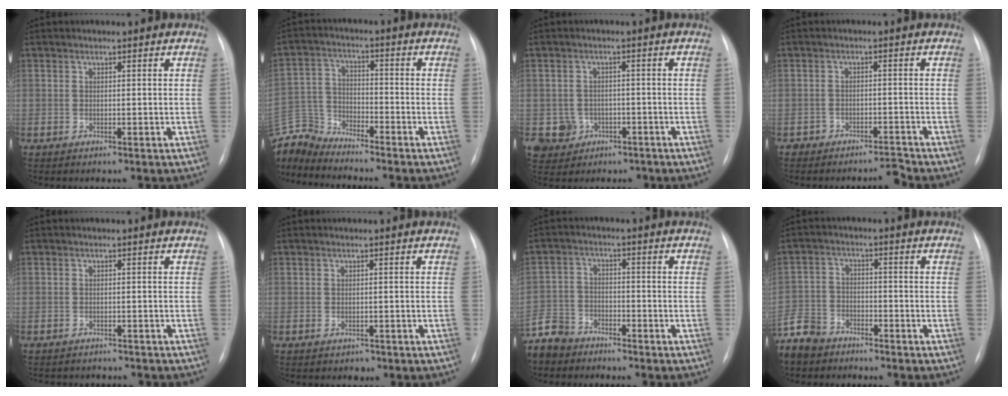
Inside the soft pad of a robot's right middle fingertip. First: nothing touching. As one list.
[{"total": 9.0, "force": [-9.0, 0.4, 0.2], "torque": [-0.015, 0.011, -0.179]}, {"total": 5.1, "force": [-2.0, 4.7, 0.2], "torque": [-0.004, 0.013, -0.025]}, {"total": 2.4, "force": [-2.3, 0.0, -0.5], "torque": [0.018, -0.005, -0.037]}, {"total": 4.6, "force": [-4.3, 1.4, 0.5], "torque": [-0.001, 0.000, -0.052]}, {"total": 1.1, "force": [-0.8, 0.7, 0.0], "torque": [-0.004, 0.002, -0.010]}, {"total": 9.1, "force": [-8.2, 3.9, 0.5], "torque": [-0.025, 0.002, -0.160]}, {"total": 9.3, "force": [-7.7, 4.8, 1.9], "torque": [-0.056, -0.004, -0.144]}]